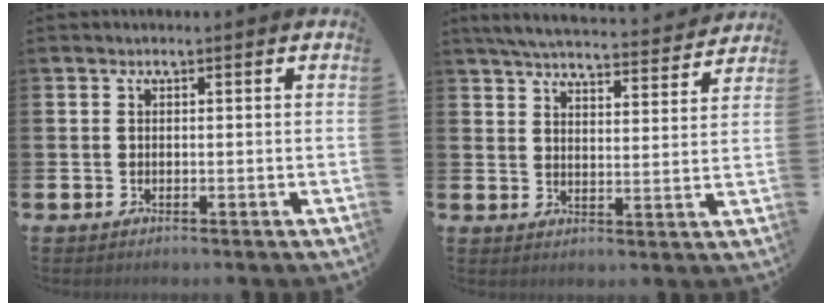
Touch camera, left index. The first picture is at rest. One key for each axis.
{"total": 5.9, "fx": 5.7, "fy": 0.5, "fz": 1.3, "tx": -0.037, "ty": -0.045, "tz": 0.098}